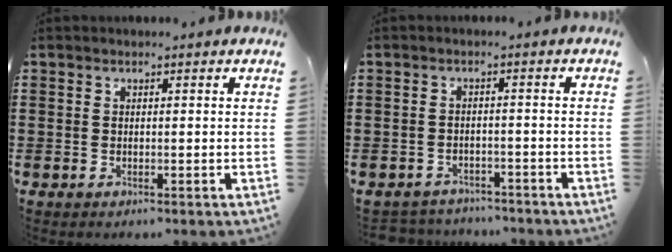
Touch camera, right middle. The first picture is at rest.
{"total": 2.4, "force": [-2.3, 0.4, -0.3], "torque": [-0.004, -0.001, -0.052]}